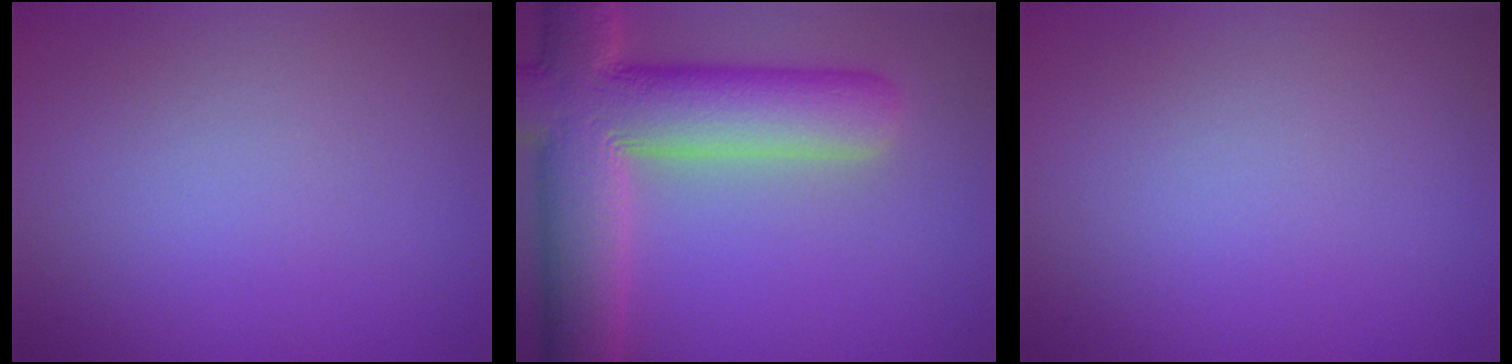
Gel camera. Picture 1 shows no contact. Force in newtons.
{"total": 11.2, "press": 11.2, "slide": 1.2}
{"total": 0.0}